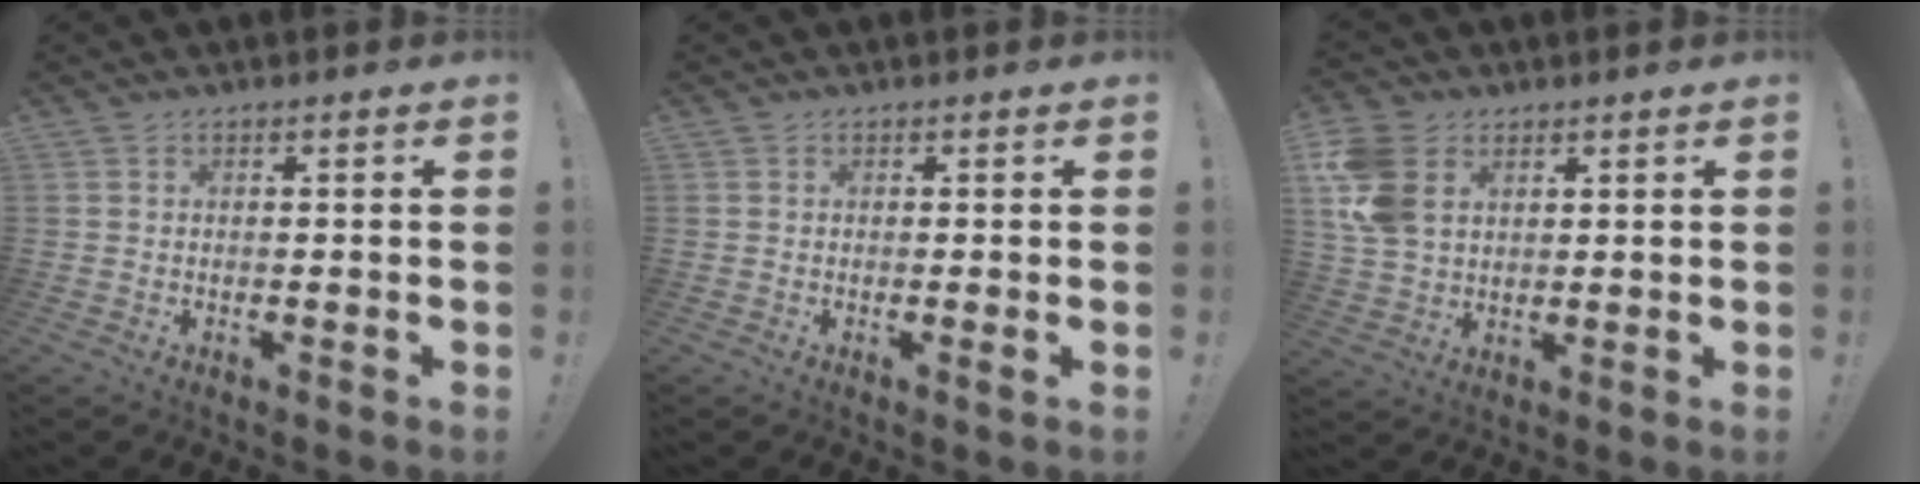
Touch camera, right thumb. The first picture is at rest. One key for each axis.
{"total": 1.3, "fx": 0.2, "fy": -0.1, "fz": 1.2, "tx": -0.015, "ty": -0.005, "tz": 0.002}
{"total": 12.2, "fx": 4.3, "fy": 8.6, "fz": 7.4, "tx": -0.155, "ty": -0.005, "tz": 0.087}